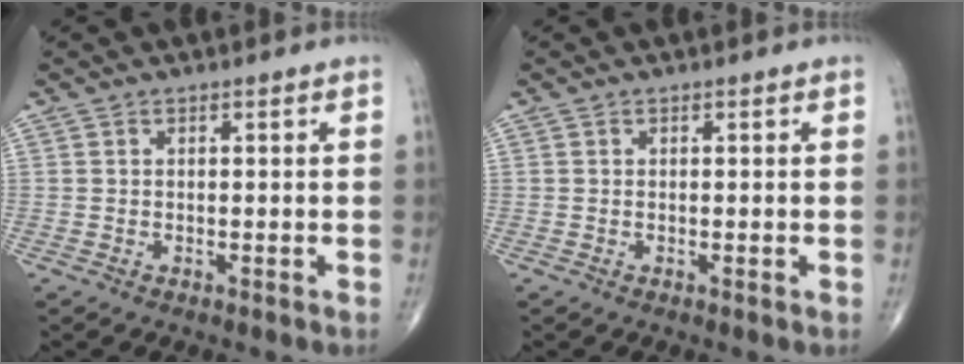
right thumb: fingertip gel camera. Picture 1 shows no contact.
{"total": 0.0}